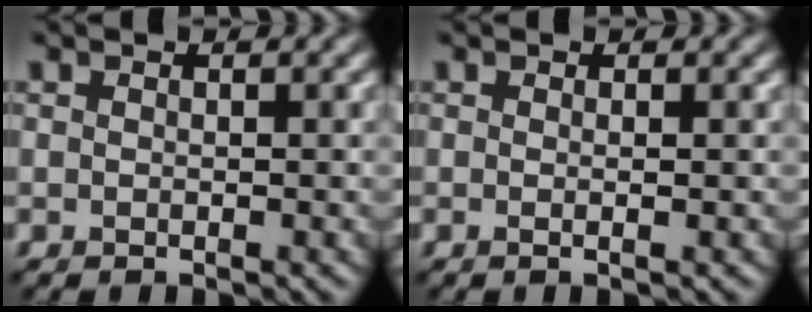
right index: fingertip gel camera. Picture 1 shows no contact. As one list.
[{"total": 0.9, "force": [0.0, 0.2, 0.9], "torque": [-0.011, -0.002, -0.003]}]